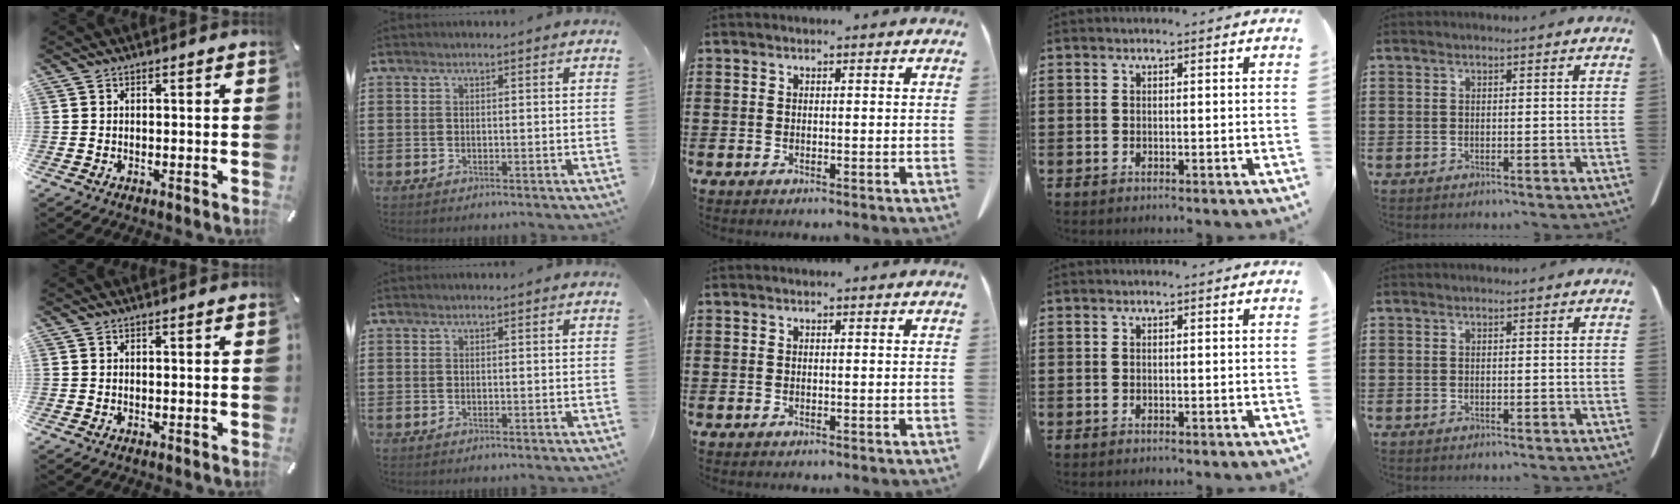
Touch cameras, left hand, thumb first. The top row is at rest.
{}